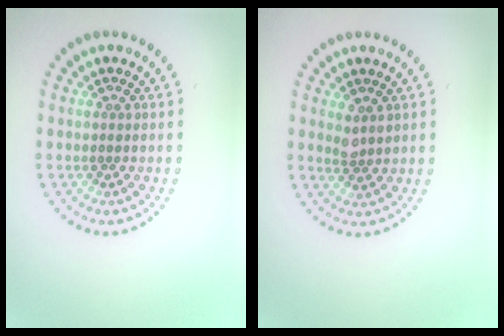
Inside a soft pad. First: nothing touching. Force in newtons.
{"total": 1.4, "press": 1.3, "slide": 0.5}